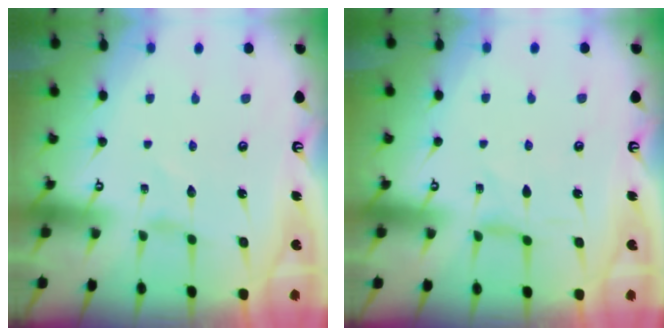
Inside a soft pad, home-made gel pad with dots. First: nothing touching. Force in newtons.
{"total": 0.0}